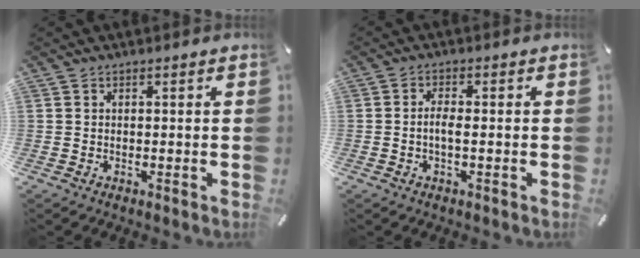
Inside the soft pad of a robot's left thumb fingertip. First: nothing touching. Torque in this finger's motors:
{"motor_torque": [0.02, -0.30, 0.15, 0.35, 0.09]}